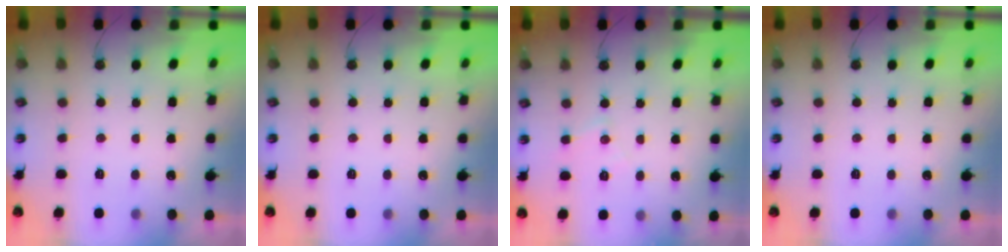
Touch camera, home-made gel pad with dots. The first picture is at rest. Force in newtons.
{"total": 0.0}
{"total": 5.6, "press": 5.6, "slide": 0.5}
{"total": 0.0}